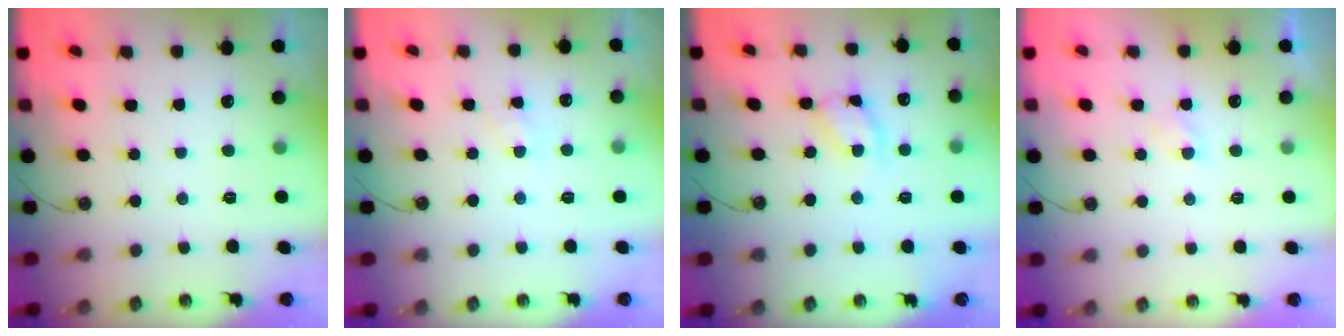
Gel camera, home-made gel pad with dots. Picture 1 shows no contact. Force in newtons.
{"total": 5.0, "press": 4.9, "slide": 0.7}
{"total": 11.8, "press": 11.8, "slide": 0.9}
{"total": 1.4, "press": 1.4, "slide": 0.3}